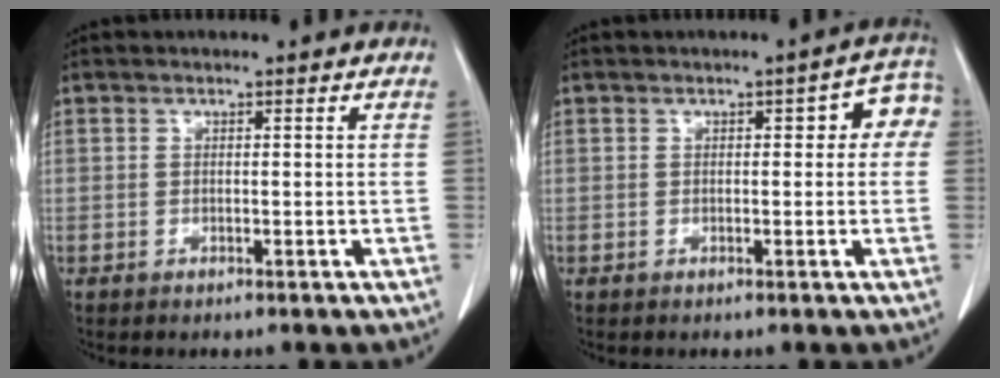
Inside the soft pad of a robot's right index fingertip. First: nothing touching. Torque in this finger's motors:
{"motor_torque": [0.21, 0.19, 0.07, 0.01]}